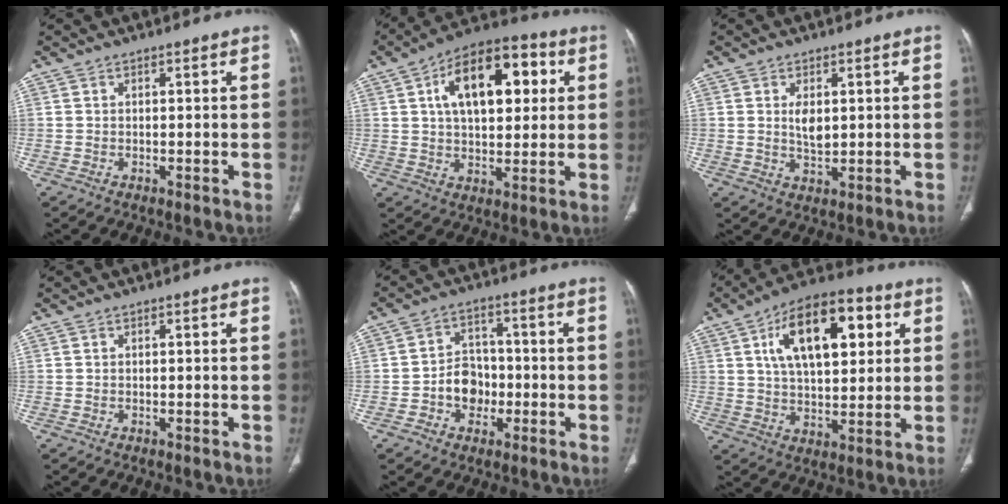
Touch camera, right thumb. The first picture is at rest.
{"total": 18.1, "force": [5.0, 9.7, 14.5], "torque": [-0.193, 0.014, 0.074]}
{"total": 4.2, "force": [0.9, 2.2, 3.5], "torque": [-0.056, -0.011, 0.022]}
{"total": 0.0}
{"total": 7.2, "force": [-2.0, 6.0, 3.6], "torque": [-0.025, 0.026, -0.037]}
{"total": 19.0, "force": [6.3, 9.4, 15.2], "torque": [-0.211, 0.000, 0.101]}